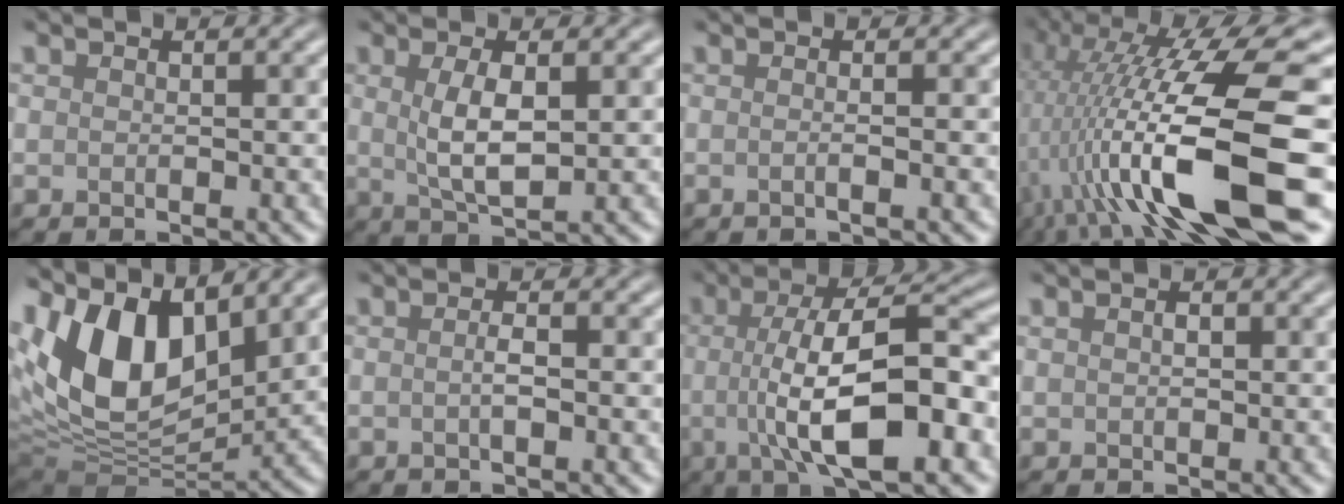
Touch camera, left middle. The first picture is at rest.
{"total": 3.5, "force": [0.6, 0.9, 3.4], "torque": [-0.071, 0.003, 0.021]}
{"total": 2.6, "force": [0.4, 1.4, 2.2], "torque": [0.001, 0.005, -0.020]}
{"total": 15.3, "force": [-1.7, 4.2, 14.7], "torque": [-0.249, 0.012, -0.019]}
{"total": 13.5, "force": [4.6, 7.5, 10.2], "torque": [-0.193, 0.009, 0.082]}
{"total": 1.2, "force": [0.0, 0.2, 1.1], "torque": [-0.015, 0.001, 0.003]}
{"total": 10.8, "force": [-1.2, 3.0, 10.3], "torque": [-0.153, 0.013, -0.016]}
{"total": 0.8, "force": [0.5, 0.4, 0.4], "torque": [-0.002, 0.005, 0.007]}